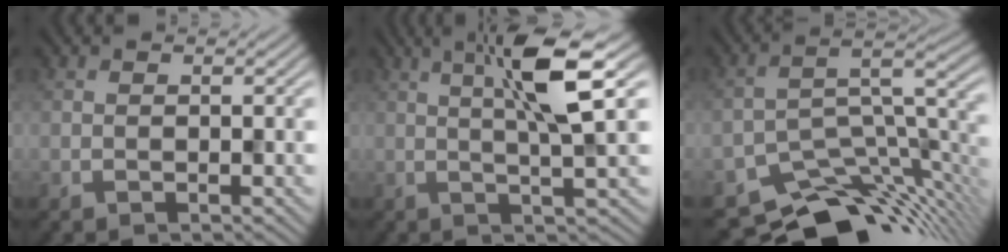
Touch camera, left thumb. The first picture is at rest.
{"total": 8.5, "force": [2.7, 0.8, 8.0], "torque": [-0.132, 0.017, 0.039]}
{"total": 12.9, "force": [-10.1, 4.3, 6.6], "torque": [-0.117, -0.018, -0.164]}